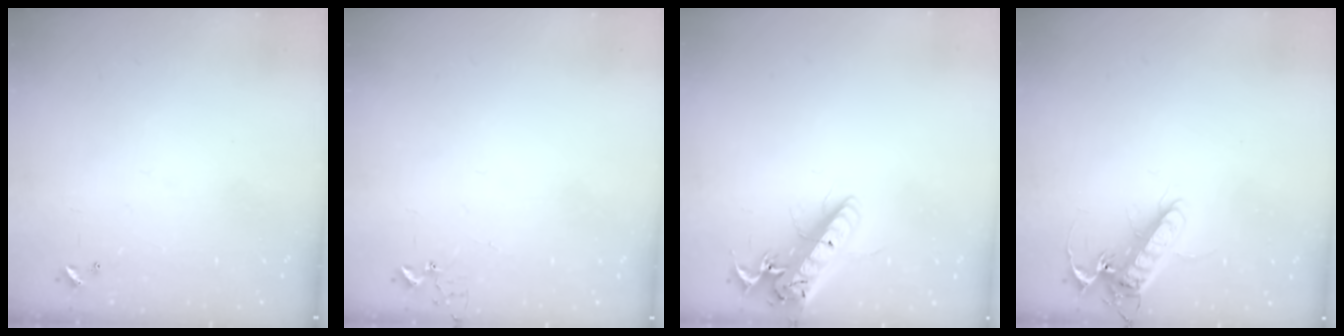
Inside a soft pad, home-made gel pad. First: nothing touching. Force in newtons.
{"total": 2.7, "press": 2.7, "slide": 0.2}
{"total": 19.7, "press": 19.5, "slide": 2.7}
{"total": 13.4, "press": 13.2, "slide": 2.1}